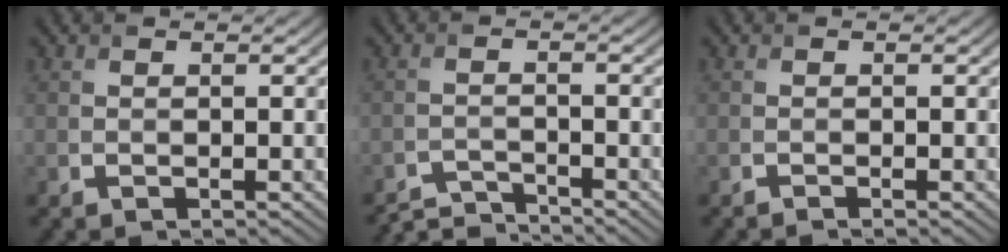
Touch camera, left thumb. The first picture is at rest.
{"total": 3.5, "force": [-3.5, 0.3, 0.5], "torque": [-0.009, -0.003, -0.070]}
{"total": 0.5, "force": [-0.4, 0.1, 0.3], "torque": [-0.004, -0.003, -0.011]}